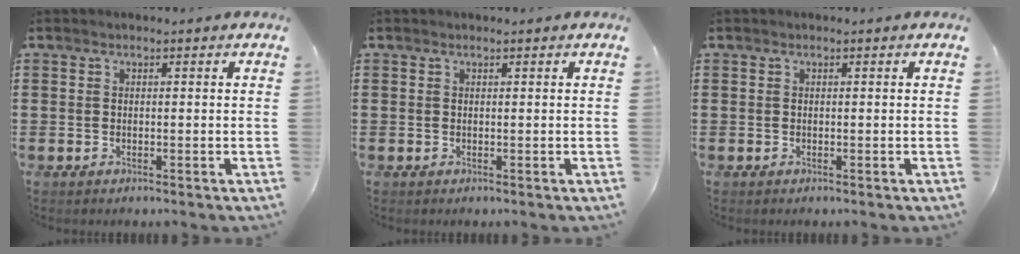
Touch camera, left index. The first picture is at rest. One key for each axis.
{"total": 0.0}
{"total": 0.0}